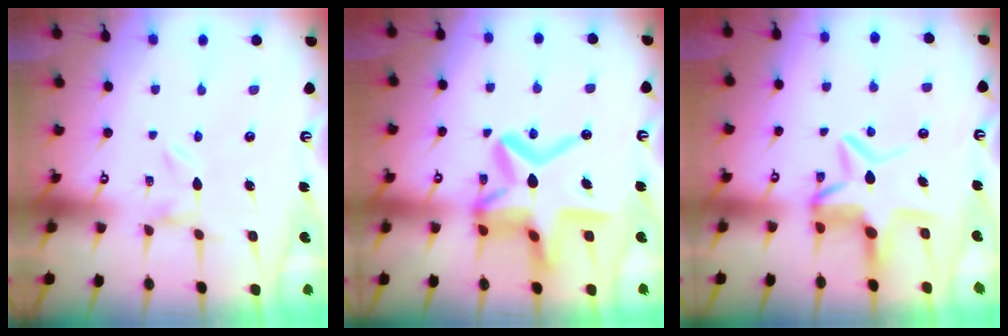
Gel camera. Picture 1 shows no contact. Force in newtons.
{"total": 21.1, "press": 21.0, "slide": 1.9}
{"total": 8.9, "press": 8.6, "slide": 2.2}